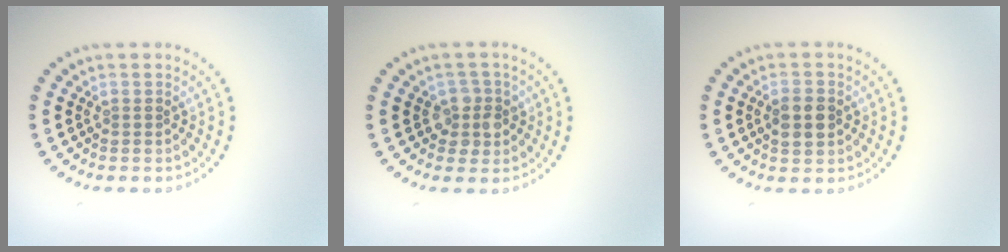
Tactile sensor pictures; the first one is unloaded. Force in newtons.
{"total": 2.3, "press": 2.0, "slide": 1.1}
{"total": 2.7, "press": 2.7, "slide": 0.1}